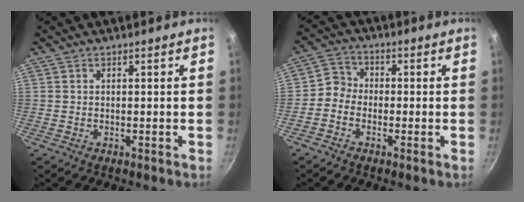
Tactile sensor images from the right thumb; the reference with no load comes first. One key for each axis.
{"total": 4.0, "fx": -1.7, "fy": 3.3, "fz": 1.4, "tx": -0.009, "ty": 0.027, "tz": -0.048}